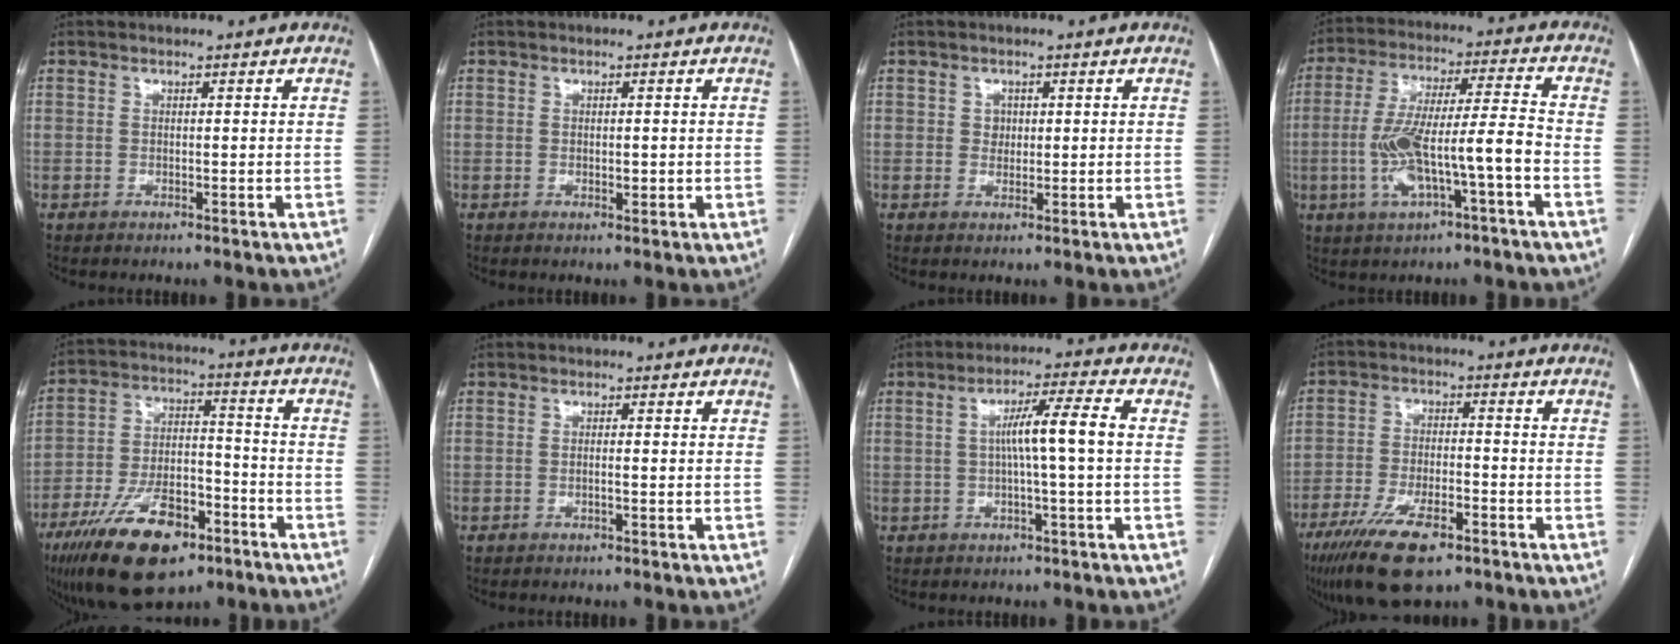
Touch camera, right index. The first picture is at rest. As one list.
[{"total": 1.4, "force": [-0.1, 0.6, 1.2], "torque": [-0.019, -0.002, 0.001]}, {"total": 1.7, "force": [0.4, 1.5, 0.7], "torque": [-0.008, 0.000, 0.006]}, {"total": 12.9, "force": [-3.8, 1.5, 12.2], "torque": [-0.237, 0.017, -0.063]}, {"total": 17.6, "force": [-10.8, 7.6, 11.6], "torque": [-0.225, 0.000, -0.184]}, {"total": 0.9, "force": [-0.2, 0.0, 0.8], "torque": [-0.018, 0.000, -0.003]}, {"total": 6.8, "force": [0.2, -0.6, 6.8], "torque": [-0.117, 0.014, 0.005]}, {"total": 12.2, "force": [-7.7, 4.4, 8.5], "torque": [-0.158, -0.013, -0.131]}]